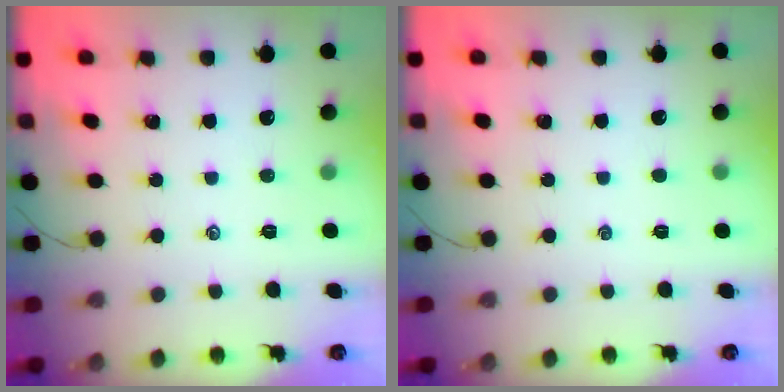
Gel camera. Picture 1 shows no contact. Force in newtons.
{"total": 0.0}